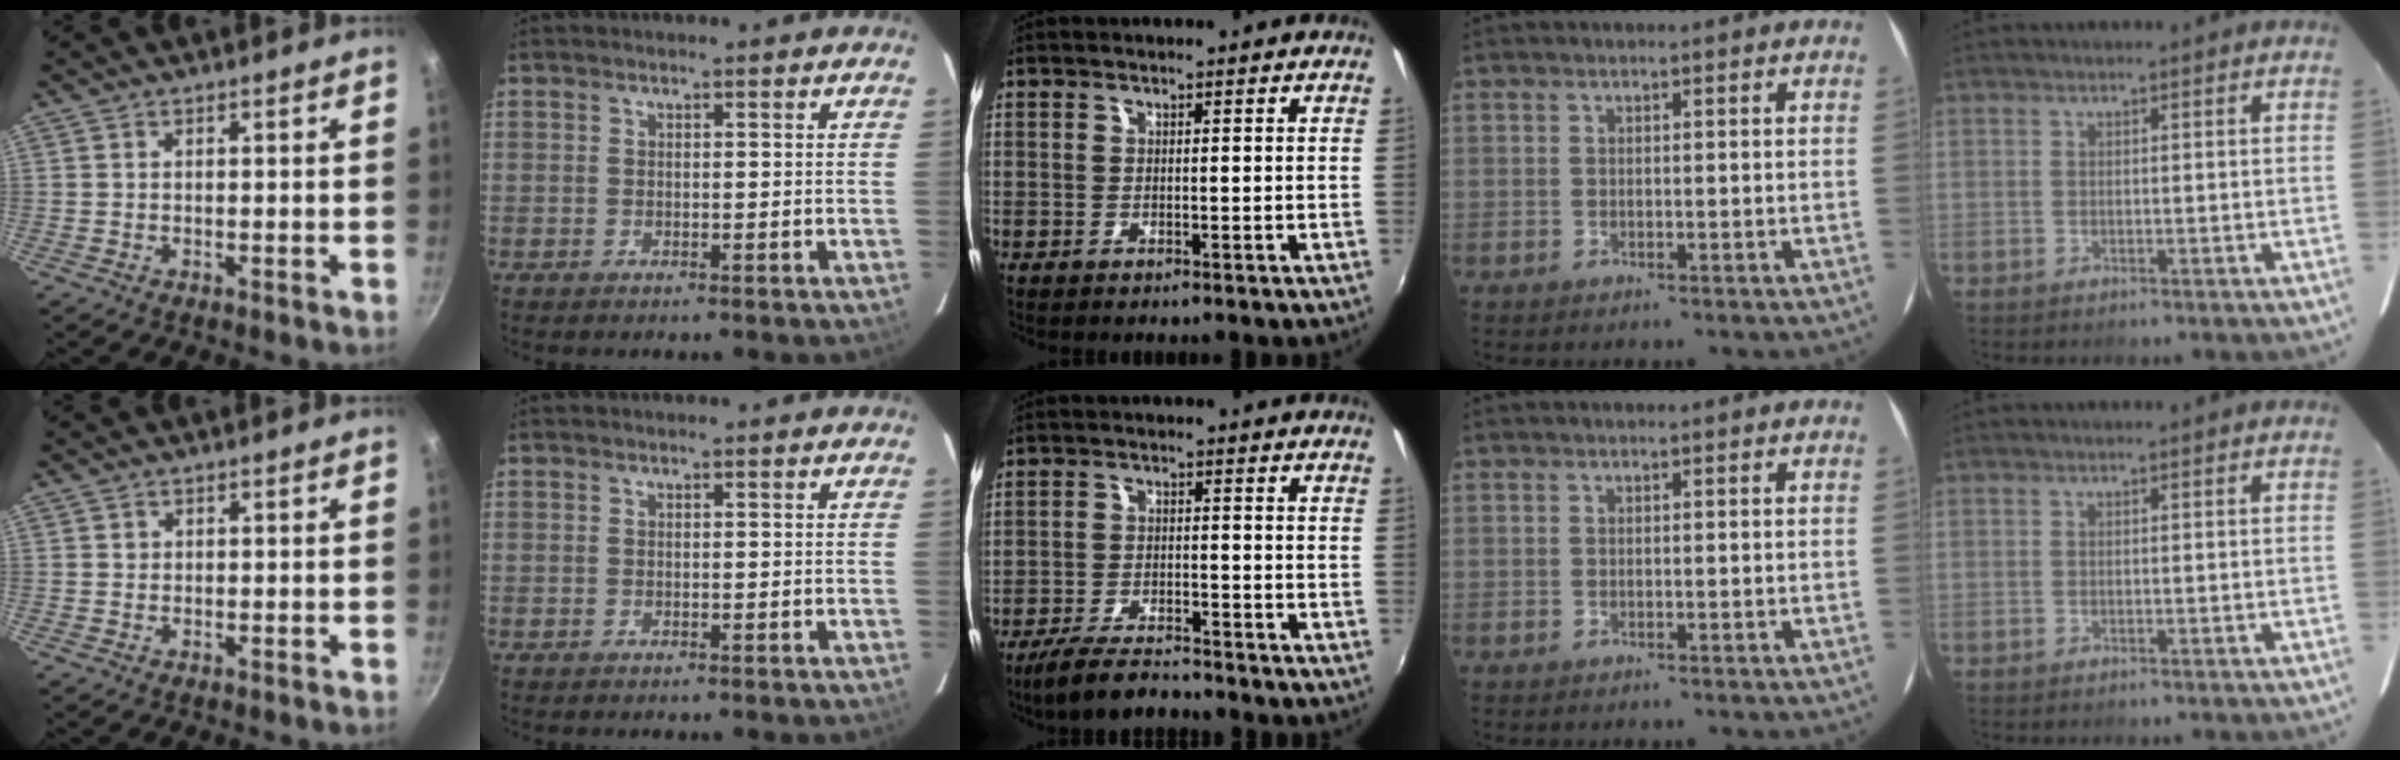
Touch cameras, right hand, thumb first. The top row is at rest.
{"thumb": {"total": 0.6, "force": [0.2, 0.6, 0.1], "torque": [0.004, 0.002, 0.002]}, "middle": {"total": 8.3, "force": [-7.4, 1.6, 3.5], "torque": [-0.090, -0.013, -0.131]}}